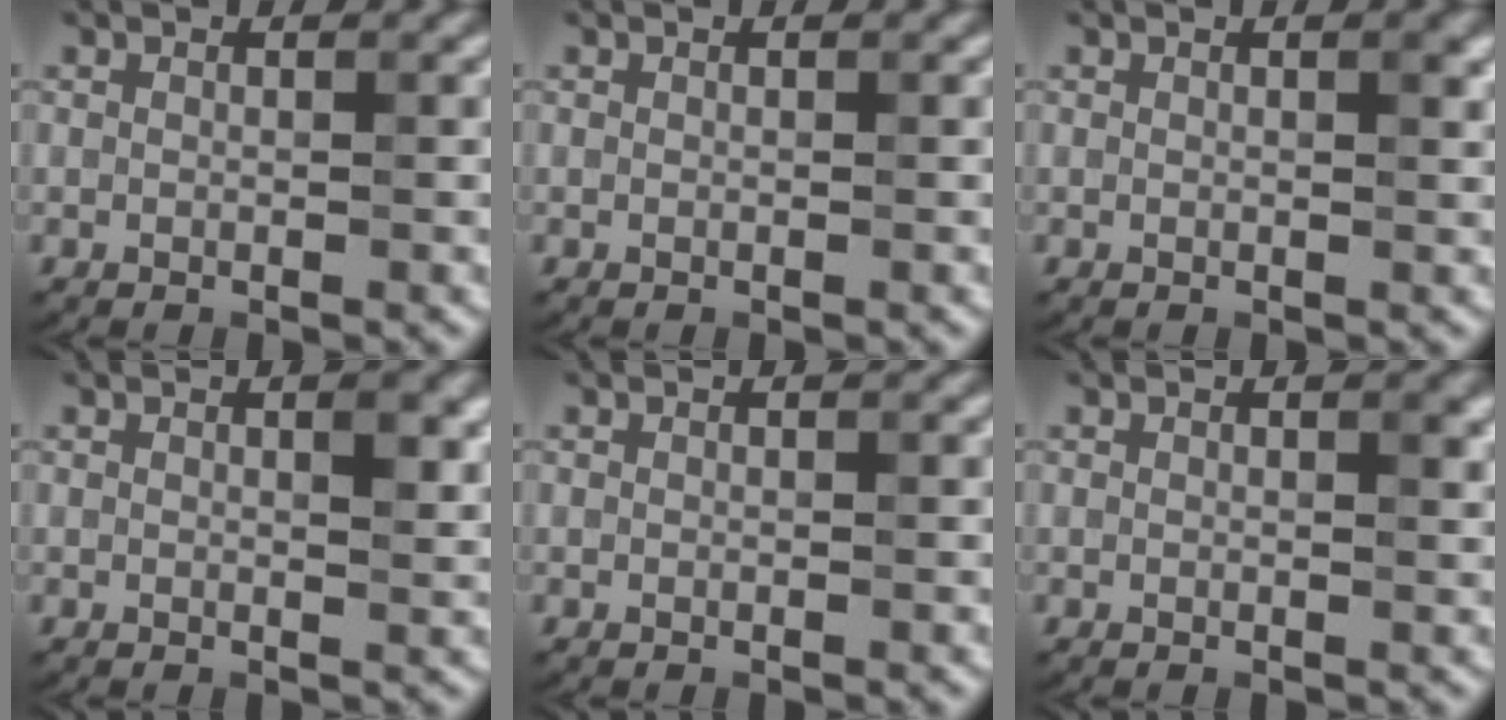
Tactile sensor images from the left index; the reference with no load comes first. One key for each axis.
{"total": 0.0}
{"total": 1.0, "fx": 0.4, "fy": 0.2, "fz": 0.9, "tx": -0.011, "ty": -0.002, "tz": 0.006}
{"total": 1.6, "fx": 0.6, "fy": 0.4, "fz": 1.4, "tx": -0.017, "ty": -0.004, "tz": 0.010}
{"total": 0.0}
{"total": 1.0, "fx": 0.4, "fy": 0.2, "fz": 0.9, "tx": -0.009, "ty": -0.002, "tz": 0.006}